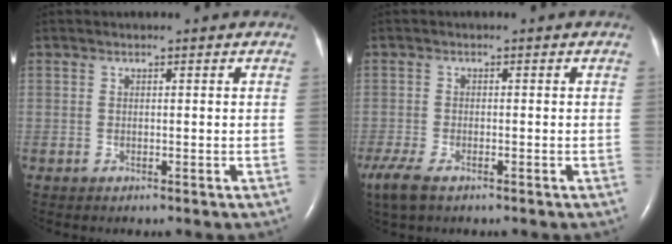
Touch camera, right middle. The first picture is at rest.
{"total": 7.4, "force": [-4.9, 3.1, 4.6], "torque": [-0.105, -0.020, -0.085]}